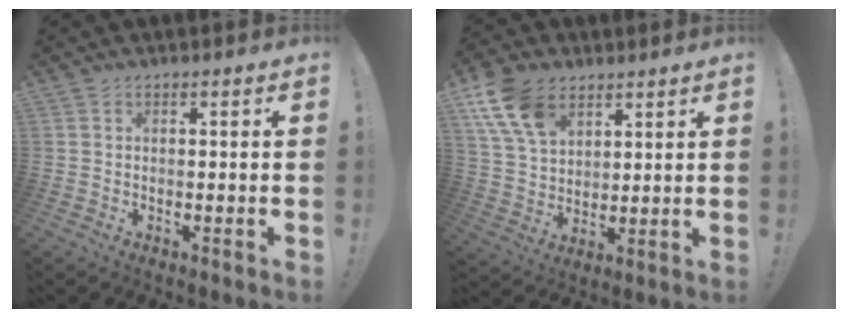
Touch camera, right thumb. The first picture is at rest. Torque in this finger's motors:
{"motor_torque": [0.92, 2.92, 0.50, -0.03, 0.10]}